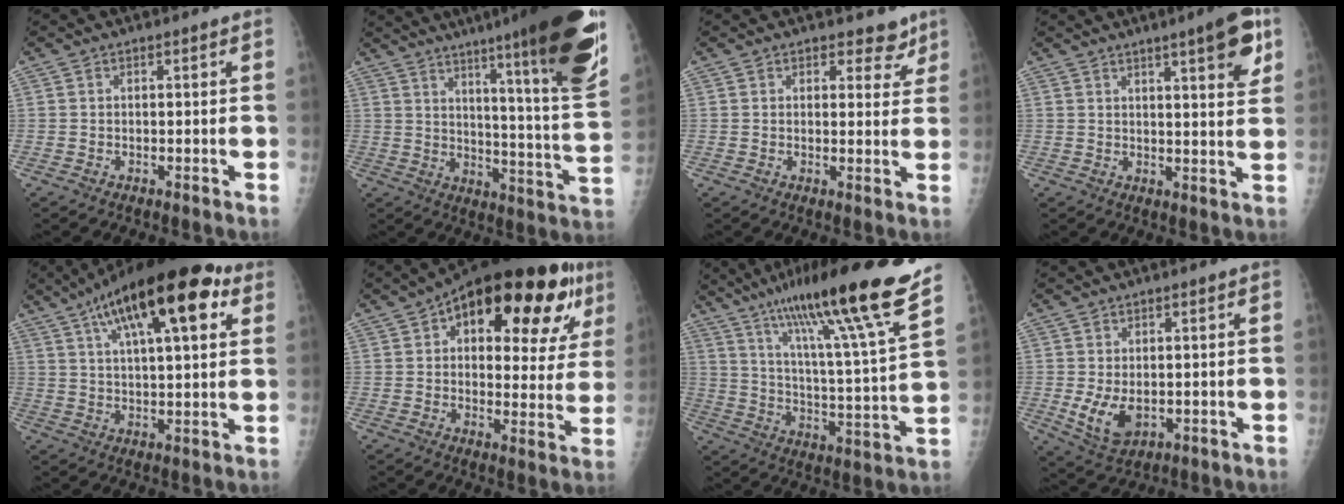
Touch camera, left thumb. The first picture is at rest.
{"total": 27.8, "force": [18.1, 1.8, 21.1], "torque": [-0.266, -0.095, 0.253]}
{"total": 4.2, "force": [3.3, 2.5, 0.9], "torque": [0.020, -0.021, 0.038]}
{"total": 9.1, "force": [4.9, 1.6, 7.5], "torque": [-0.088, -0.022, 0.064]}
{"total": 21.5, "force": [10.5, 7.4, 17.3], "torque": [-0.259, 0.000, 0.162]}
{"total": 25.8, "force": [11.7, 11.8, 19.7], "torque": [-0.238, 0.013, 0.161]}
{"total": 24.0, "force": [17.2, 0.5, 16.8], "torque": [-0.256, -0.074, 0.273]}
{"total": 6.3, "force": [-0.6, 4.0, 4.9], "torque": [-0.083, -0.015, 0.004]}